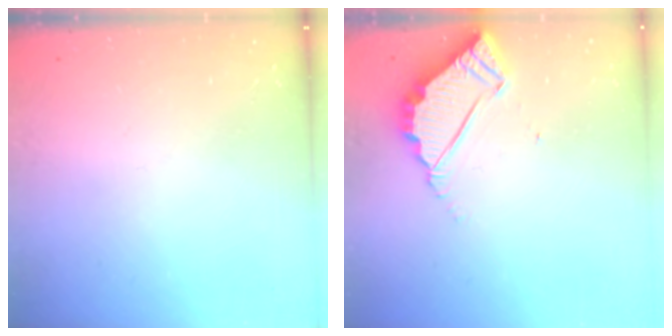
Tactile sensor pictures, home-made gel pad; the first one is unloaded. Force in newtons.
{"total": 4.6, "press": 4.6, "slide": 0.1}